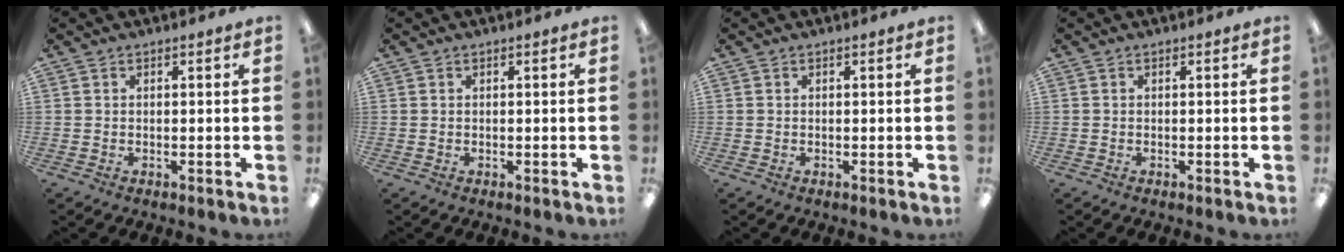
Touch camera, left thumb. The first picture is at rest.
{"total": 0.0}
{"total": 0.0}
{"total": 0.0}